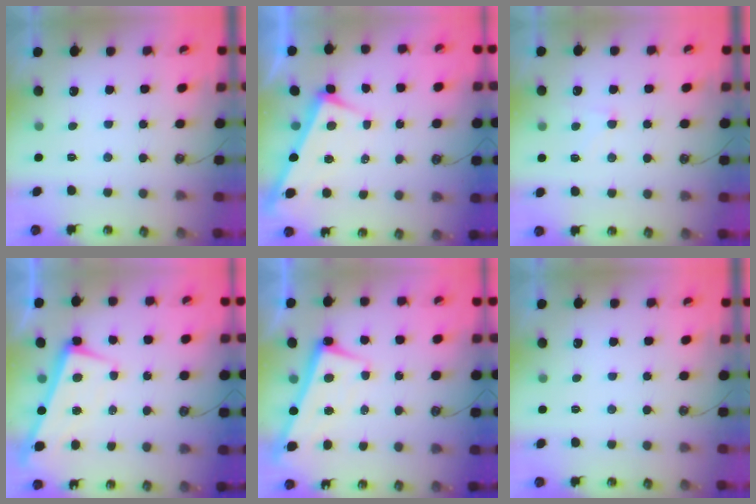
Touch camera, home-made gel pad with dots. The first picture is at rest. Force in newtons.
{"total": 3.8, "press": 3.8, "slide": 0.2}
{"total": 0.6, "press": 0.3, "slide": 0.6}
{"total": 1.6, "press": 0.6, "slide": 1.4}
{"total": 2.6, "press": 2.5, "slide": 0.3}
{"total": 0.0}